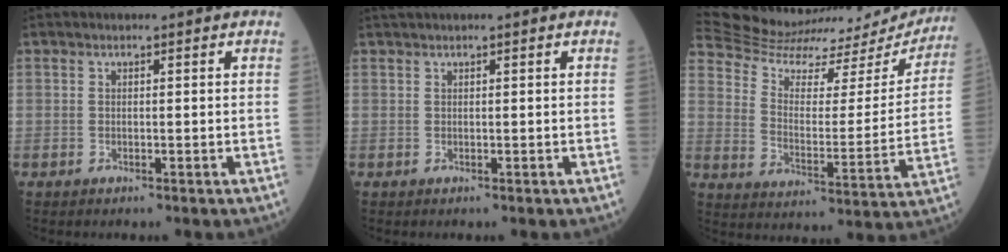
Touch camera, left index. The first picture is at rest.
{"total": 0.9, "force": [0.6, -0.1, 0.6], "torque": [-0.015, 0.016, 0.018]}
{"total": 27.6, "force": [26.5, 5.2, 5.8], "torque": [-0.108, -0.073, 0.348]}